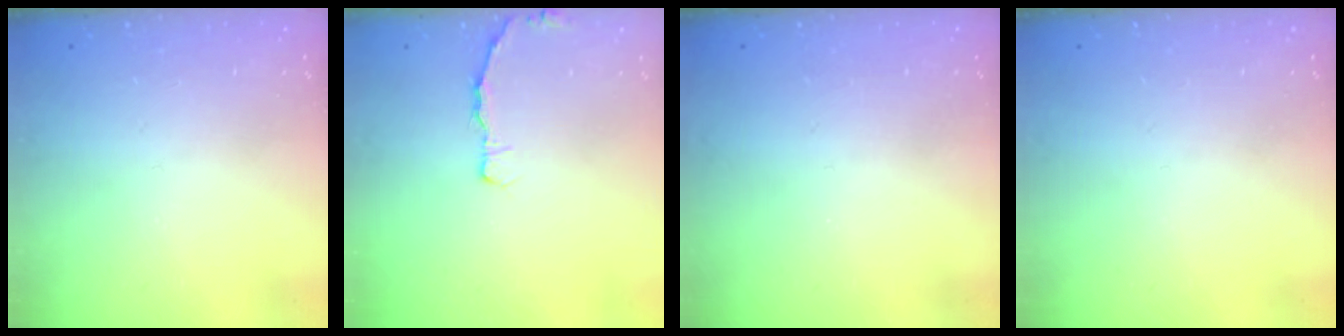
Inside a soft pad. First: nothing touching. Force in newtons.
{"total": 3.7, "press": 3.7, "slide": 0.6}
{"total": 0.0}
{"total": 0.0}